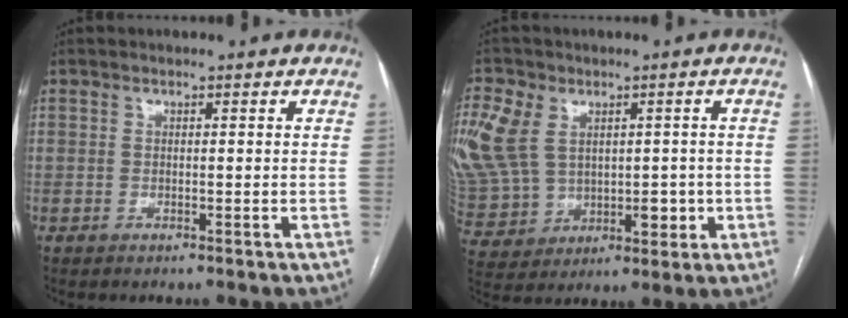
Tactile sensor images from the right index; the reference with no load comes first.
{"total": 19.1, "force": [2.9, 14.6, 12.1], "torque": [-0.291, 0.037, 0.088]}